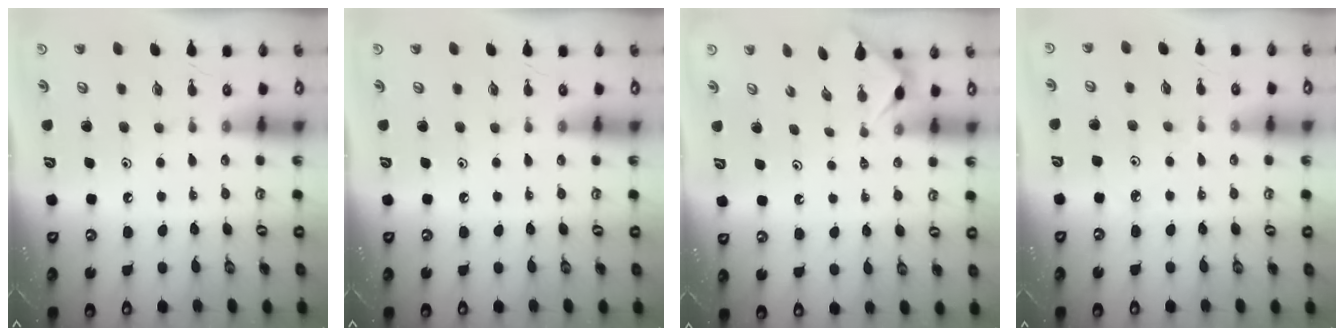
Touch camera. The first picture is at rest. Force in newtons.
{"total": 0.0}
{"total": 2.5, "press": 2.4, "slide": 0.5}
{"total": 2.2, "press": 2.2, "slide": 0.3}